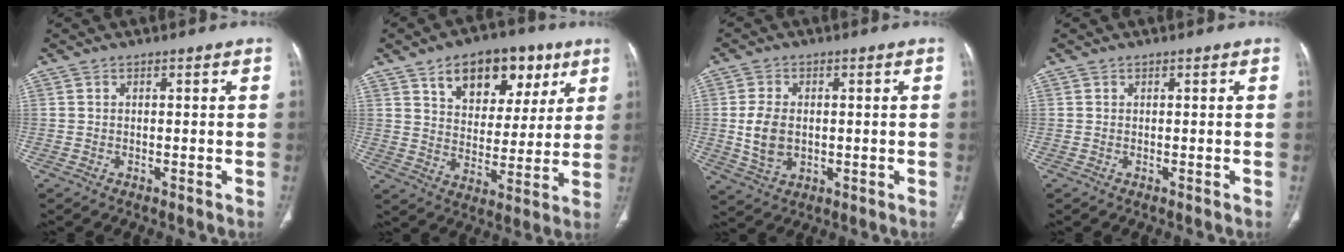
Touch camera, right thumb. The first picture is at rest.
{"total": 16.5, "force": [8.7, 10.3, 9.6], "torque": [-0.089, -0.024, 0.136]}
{"total": 7.3, "force": [0.0, 5.0, 5.3], "torque": [-0.100, 0.000, 0.008]}
{"total": 0.0}